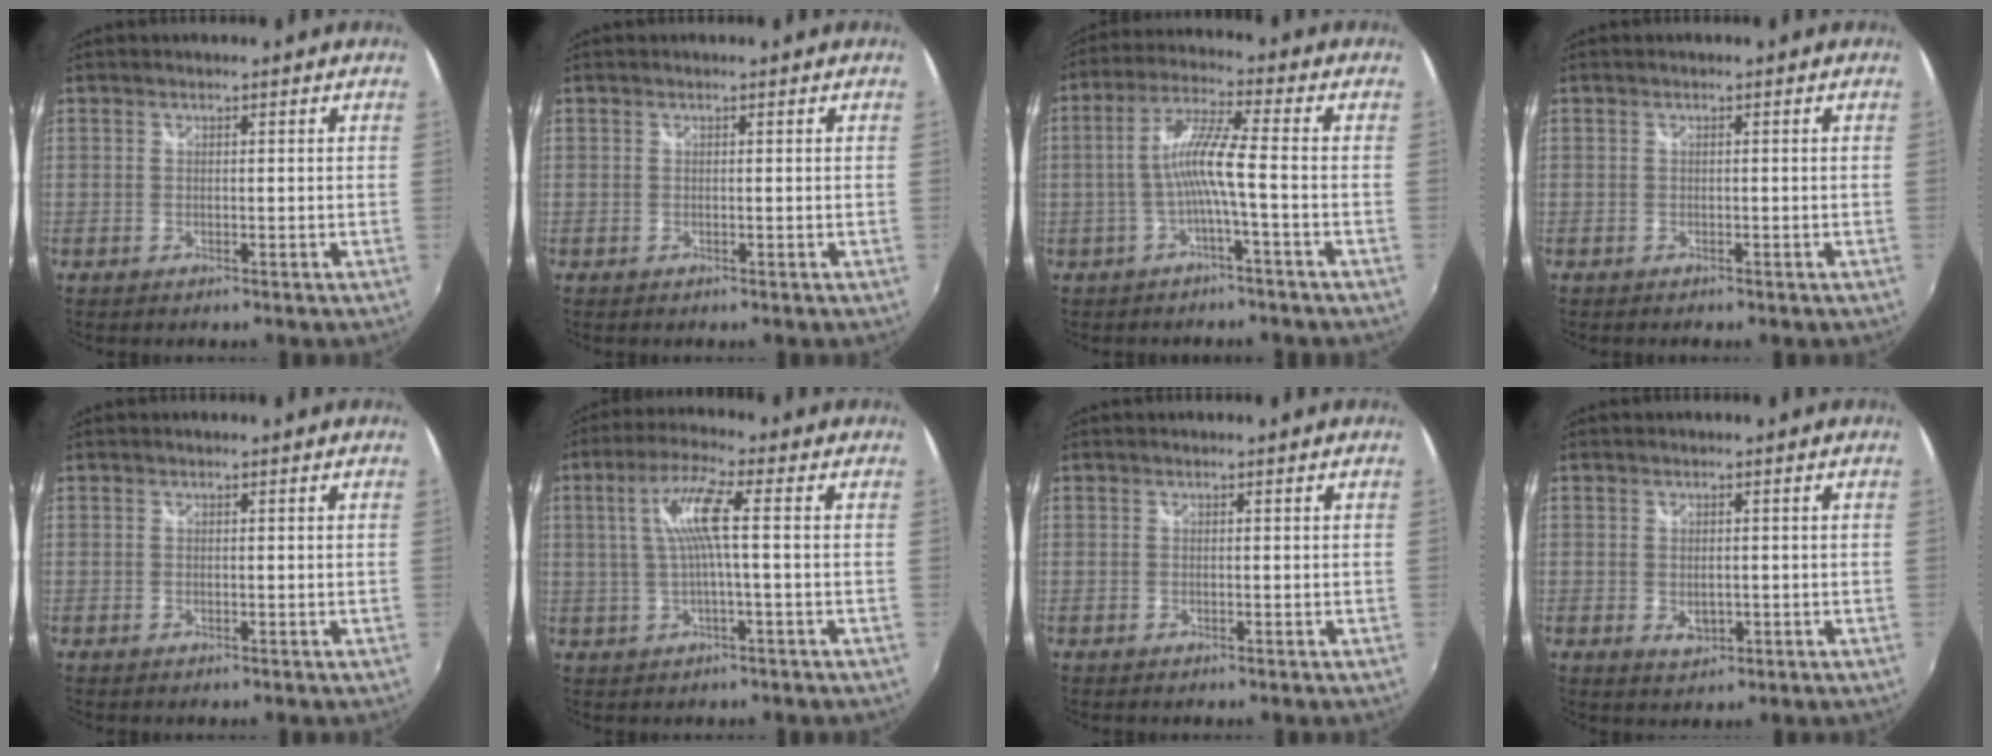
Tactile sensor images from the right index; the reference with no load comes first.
{"total": 0.0}
{"total": 7.3, "force": [-2.0, -0.4, 7.0], "torque": [-0.154, 0.009, -0.034]}
{"total": 0.9, "force": [-0.8, 0.3, 0.3], "torque": [-0.011, -0.003, -0.010]}
{"total": 0.0}
{"total": 7.4, "force": [0.7, 0.0, 7.3], "torque": [-0.144, 0.006, 0.018]}
{"total": 0.0}
{"total": 3.0, "force": [-0.5, 2.0, 2.2], "torque": [-0.038, -0.005, -0.005]}